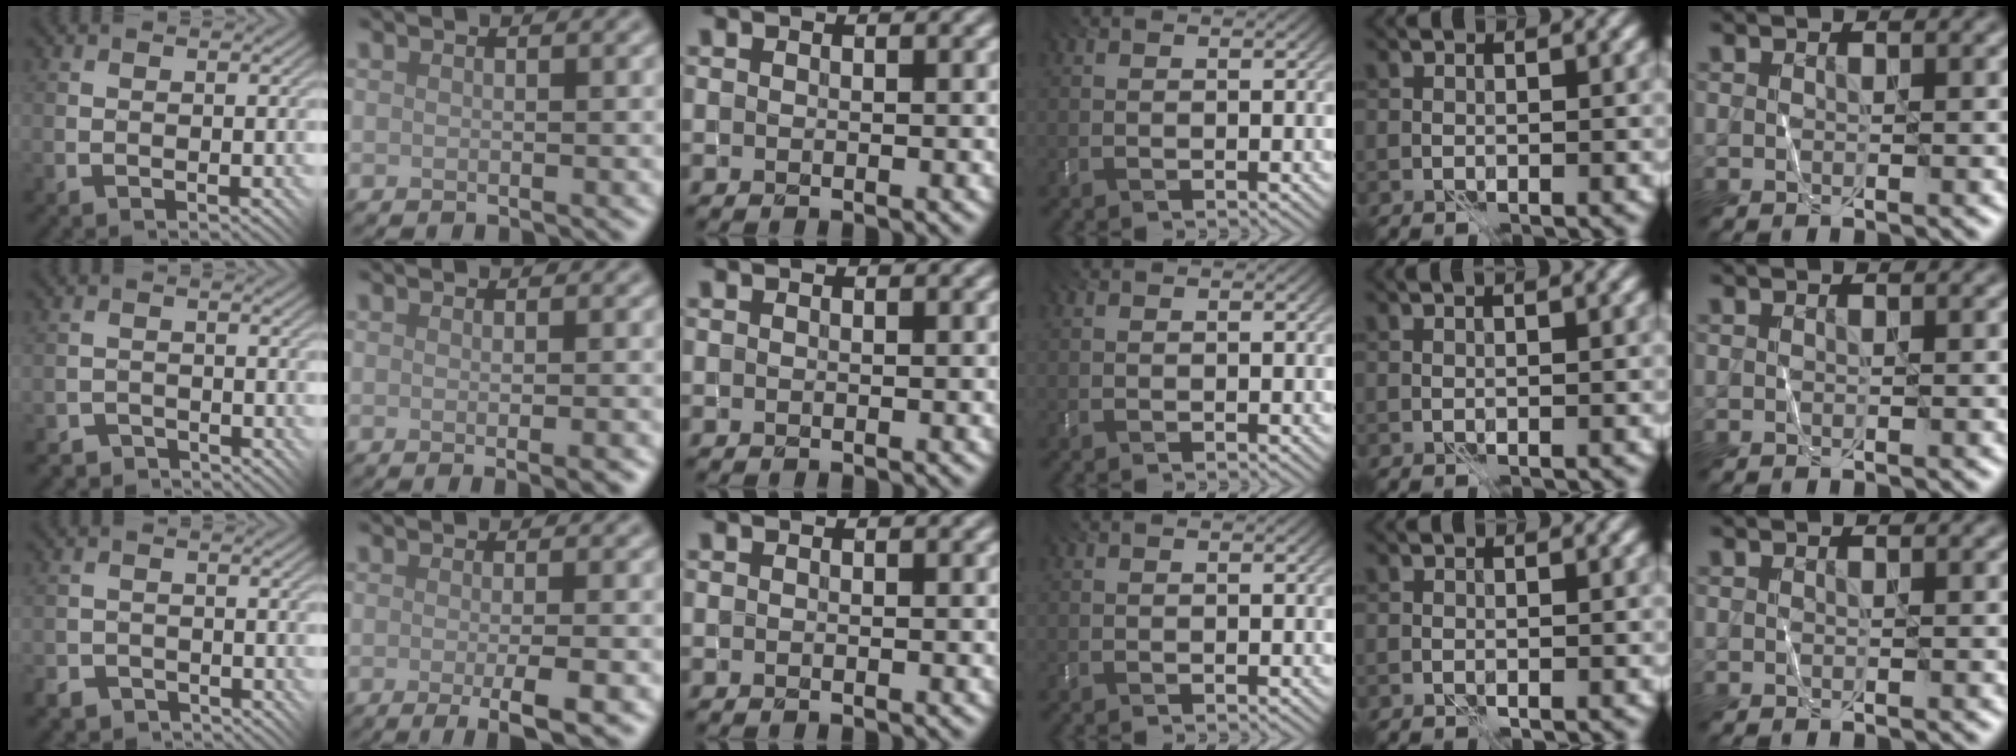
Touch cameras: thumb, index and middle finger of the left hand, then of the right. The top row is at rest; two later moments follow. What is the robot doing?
{"motion": "fold", "object": "shorts"}